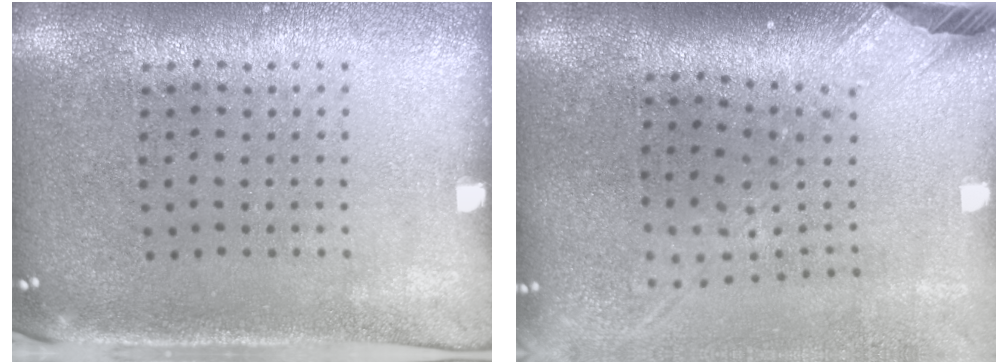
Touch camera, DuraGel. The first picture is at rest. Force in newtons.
{"total": 2.6, "press": 1.9, "slide": 1.8}